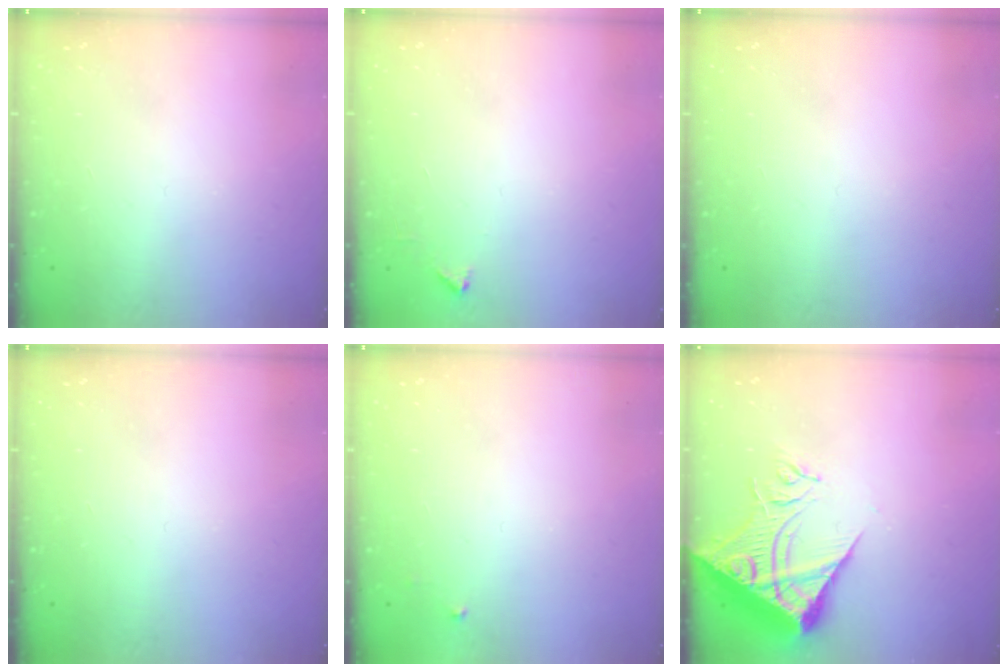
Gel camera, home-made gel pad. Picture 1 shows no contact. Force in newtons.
{"total": 2.1, "press": 2.1, "slide": 0.3}
{"total": 0.0}
{"total": 0.0}
{"total": 2.5, "press": 2.5, "slide": 0.4}
{"total": 14.2, "press": 14.1, "slide": 1.9}